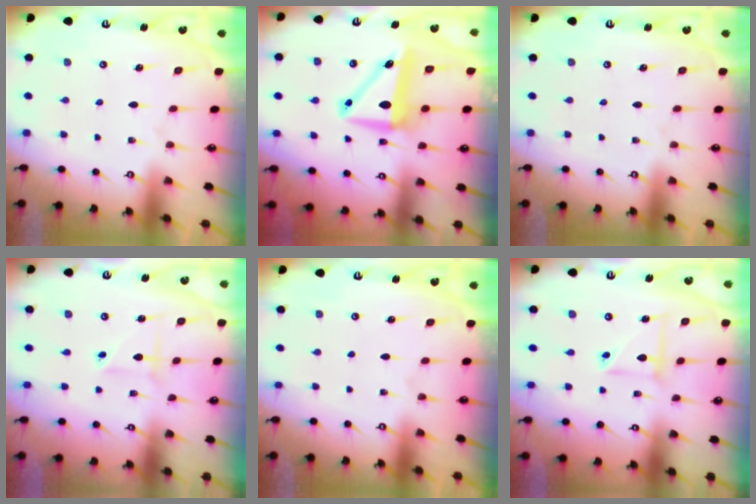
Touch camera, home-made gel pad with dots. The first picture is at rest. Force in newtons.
{"total": 8.6, "press": 8.4, "slide": 2.0}
{"total": 0.0}
{"total": 2.7, "press": 2.7, "slide": 0.3}
{"total": 0.0}
{"total": 5.8, "press": 5.8, "slide": 0.4}